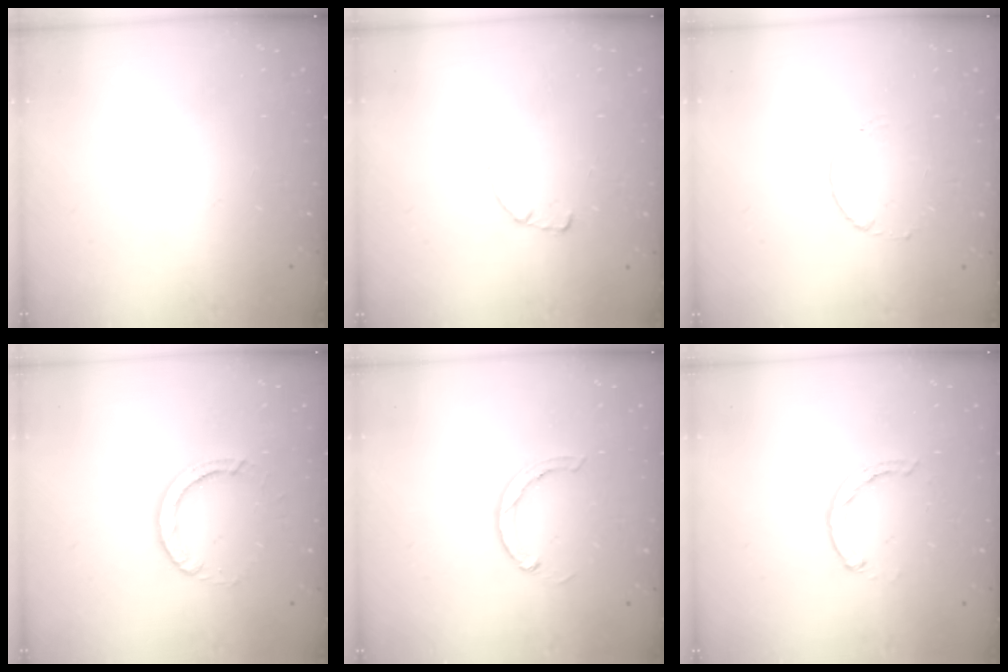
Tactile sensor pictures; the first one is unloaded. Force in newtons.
{"total": 0.7, "press": 0.6, "slide": 0.2}
{"total": 1.7, "press": 1.7, "slide": 0.2}
{"total": 5.6, "press": 5.6, "slide": 0.4}
{"total": 3.0, "press": 3.0, "slide": 0.1}
{"total": 2.7, "press": 2.7, "slide": 0.5}